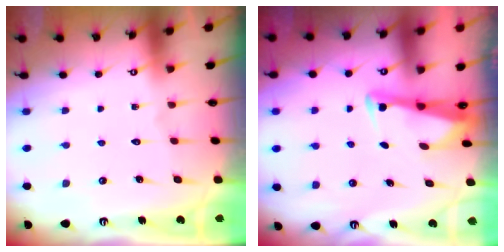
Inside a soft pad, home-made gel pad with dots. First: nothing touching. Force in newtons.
{"total": 2.8, "press": 2.7, "slide": 0.4}